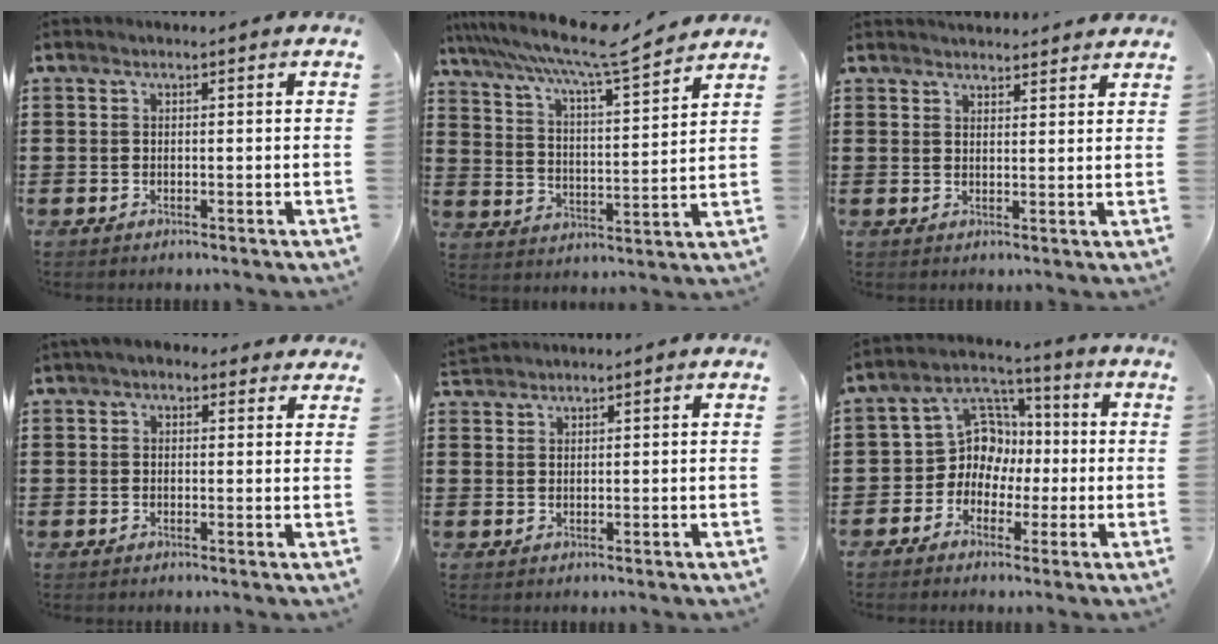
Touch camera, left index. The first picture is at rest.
{"total": 7.8, "force": [6.7, 0.1, 4.0], "torque": [-0.106, -0.043, 0.108]}
{"total": 2.3, "force": [2.3, 0.1, 0.0], "torque": [-0.005, -0.003, 0.045]}
{"total": 2.7, "force": [1.8, 1.5, 1.2], "torque": [-0.030, 0.007, 0.033]}
{"total": 1.6, "force": [1.6, 0.1, 0.1], "torque": [-0.005, 0.002, 0.031]}
{"total": 8.1, "force": [-1.1, 7.5, 2.9], "torque": [-0.093, 0.007, -0.024]}